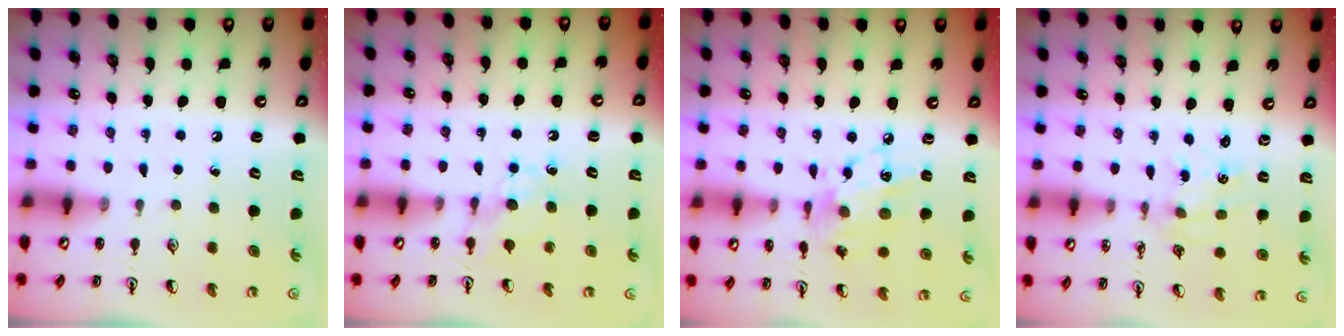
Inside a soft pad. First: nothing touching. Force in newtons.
{"total": 4.8, "press": 4.7, "slide": 0.6}
{"total": 12.0, "press": 11.9, "slide": 0.8}
{"total": 0.9, "press": 0.8, "slide": 0.1}